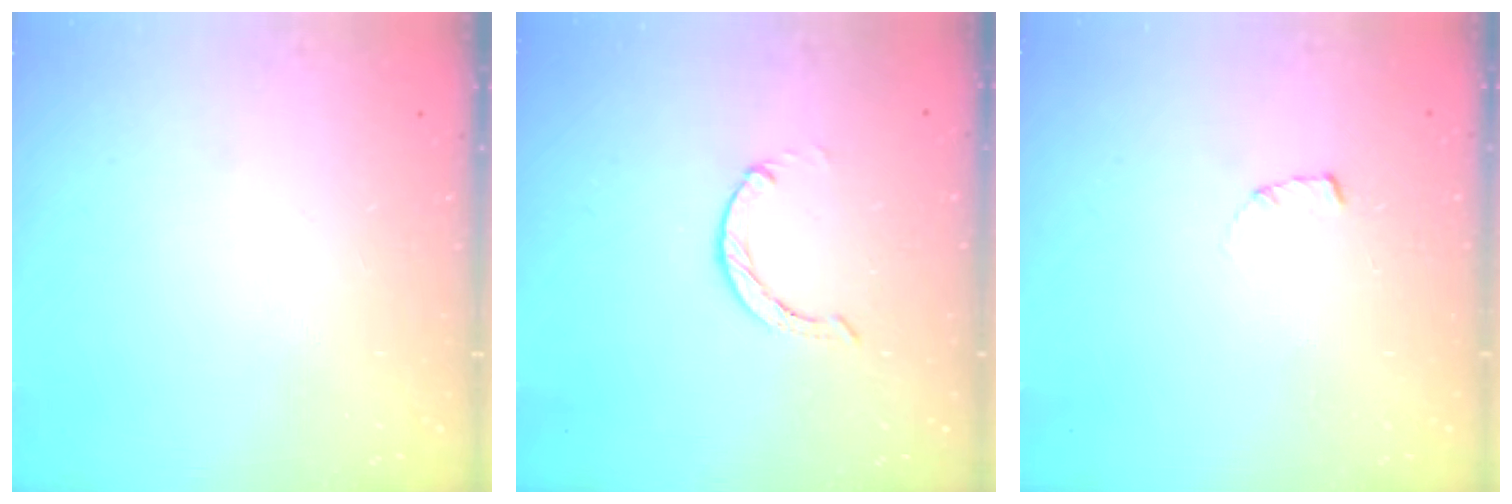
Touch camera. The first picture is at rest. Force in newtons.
{"total": 0.0}
{"total": 1.7, "press": 1.7, "slide": 0.2}